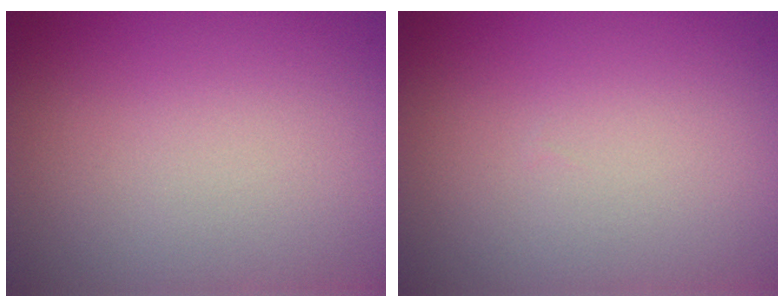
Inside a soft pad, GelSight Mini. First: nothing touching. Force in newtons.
{"total": 0.0}